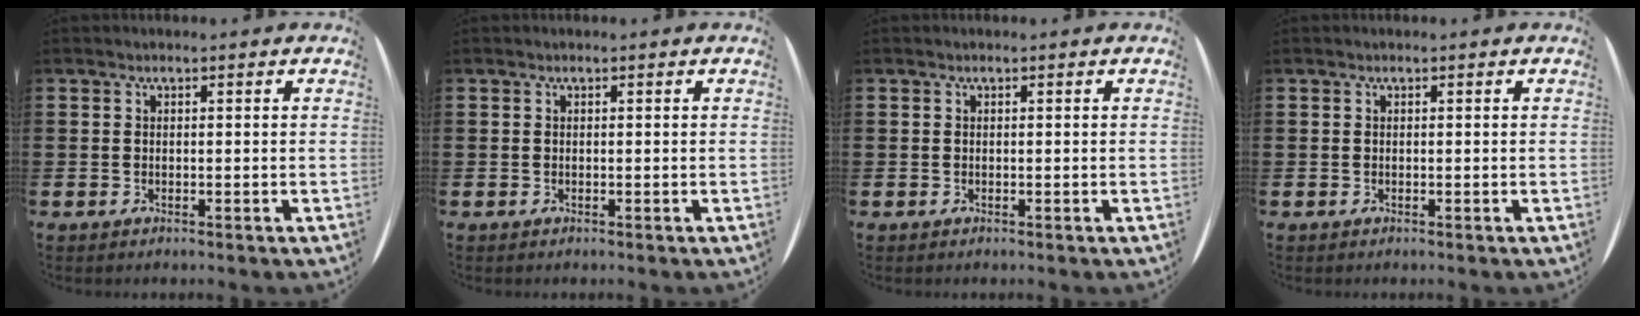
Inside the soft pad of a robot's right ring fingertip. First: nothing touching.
{"total": 0.0}
{"total": 0.0}
{"total": 0.0}